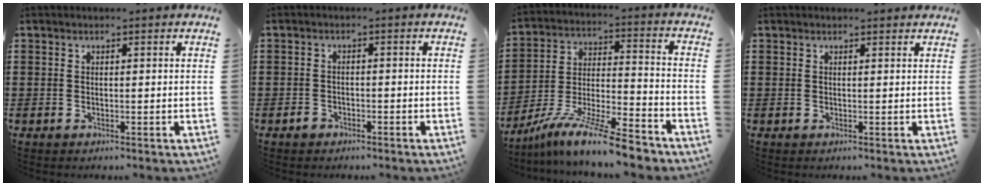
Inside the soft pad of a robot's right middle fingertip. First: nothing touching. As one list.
[{"total": 1.6, "force": [-1.3, 0.9, 0.4], "torque": [-0.011, -0.001, -0.026]}, {"total": 11.0, "force": [-9.5, 0.9, 5.5], "torque": [-0.098, 0.016, -0.183]}, {"total": 0.5, "force": [0.5, 0.1, 0.1], "torque": [0.003, -0.006, 0.008]}]